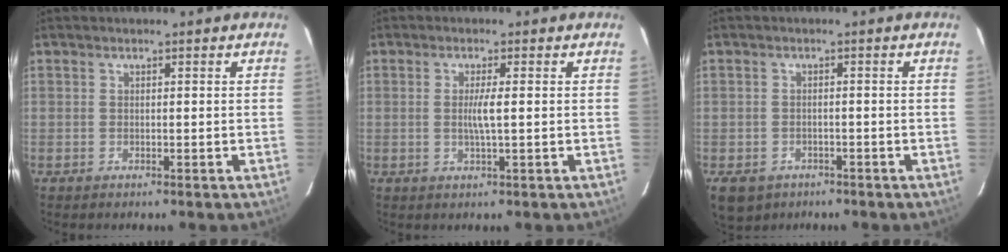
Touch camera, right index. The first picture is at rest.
{"total": 2.8, "force": [0.0, -0.3, 2.8], "torque": [-0.055, -0.003, 0.000]}
{"total": 8.0, "force": [-4.2, 6.4, 2.1], "torque": [-0.062, -0.002, -0.056]}